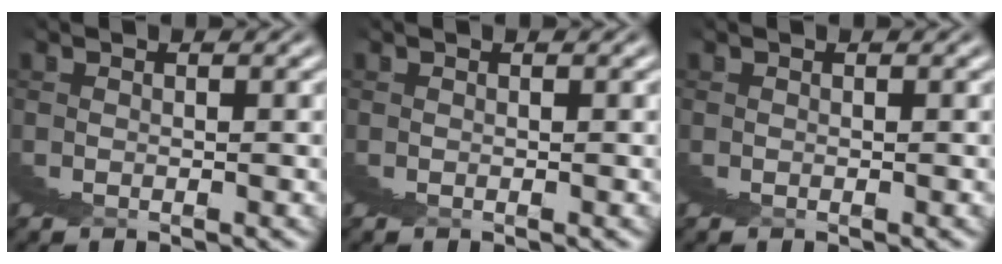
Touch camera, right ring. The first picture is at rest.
{"total": 0.0}
{"total": 0.0}